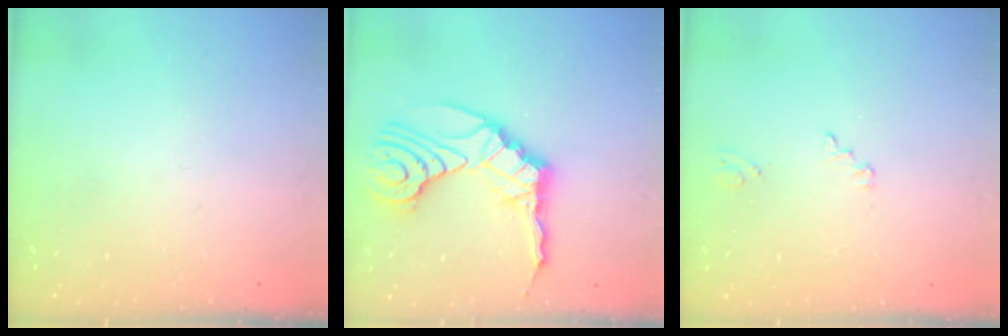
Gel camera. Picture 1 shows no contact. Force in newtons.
{"total": 15.4, "press": 15.2, "slide": 2.1}
{"total": 0.8, "press": 0.8, "slide": 0.0}